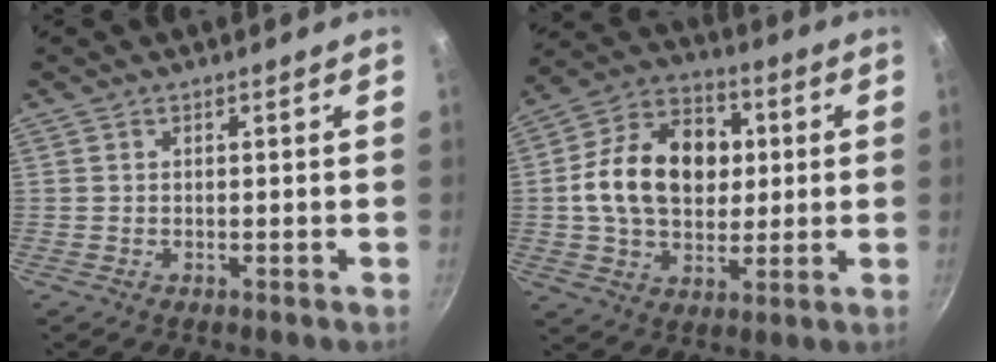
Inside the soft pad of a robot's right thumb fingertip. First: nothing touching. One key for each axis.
{"total": 18.5, "fx": 2.0, "fy": 13.4, "fz": 12.6, "tx": -0.176, "ty": 0.021, "tz": 0.022}